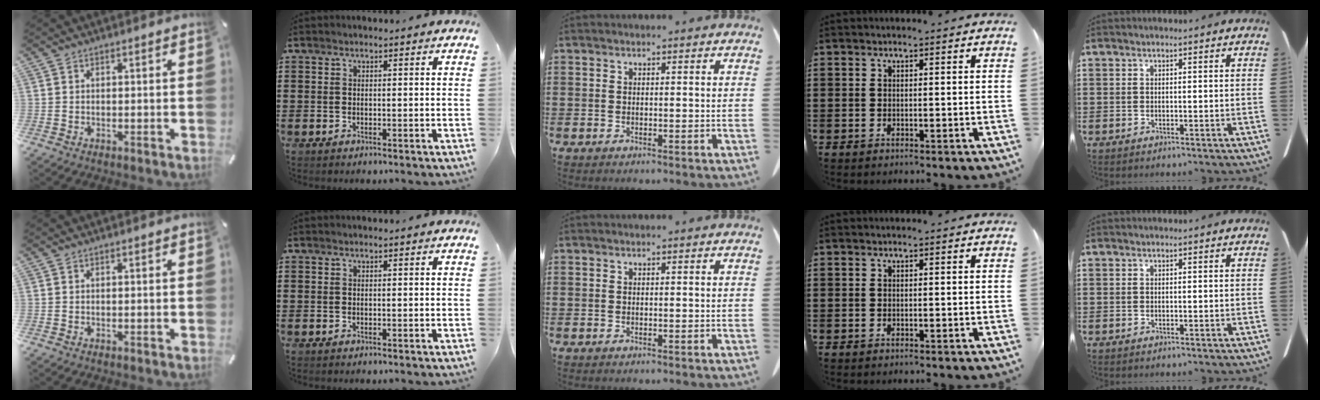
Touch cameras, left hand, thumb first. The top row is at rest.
{}